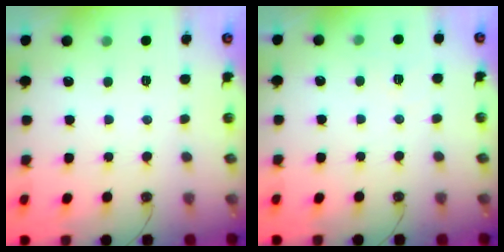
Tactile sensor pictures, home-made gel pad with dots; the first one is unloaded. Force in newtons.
{"total": 3.5, "press": 3.5, "slide": 0.7}